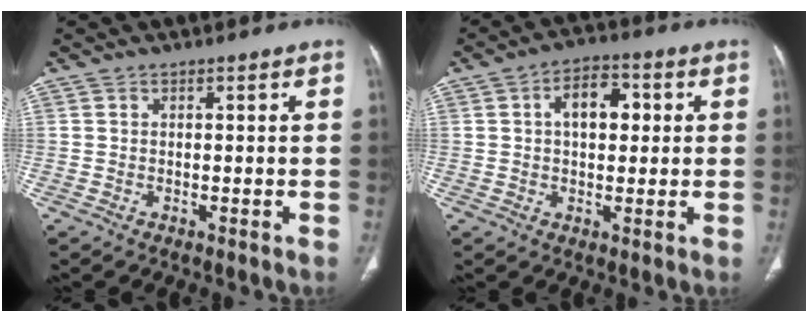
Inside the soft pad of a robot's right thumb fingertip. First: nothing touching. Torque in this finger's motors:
{"motor_torque": [0.69, 1.72, 0.75, -0.46, 0.03]}